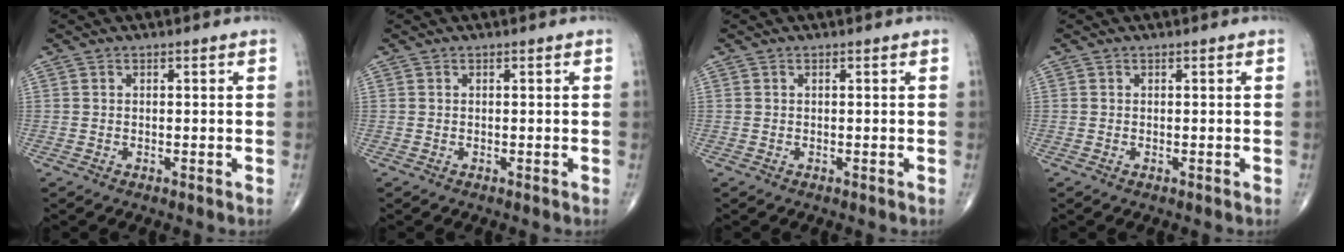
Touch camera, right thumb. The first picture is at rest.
{"total": 0.0}
{"total": 0.0}
{"total": 0.0}